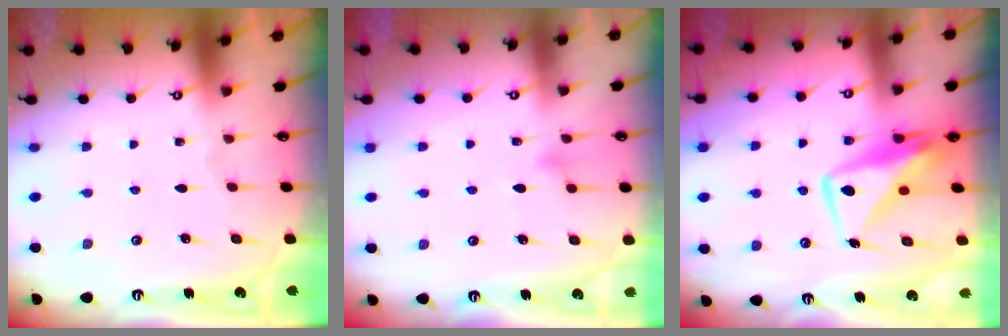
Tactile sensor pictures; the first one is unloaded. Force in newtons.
{"total": 7.9, "press": 7.9, "slide": 0.4}
{"total": 11.0, "press": 10.9, "slide": 1.0}